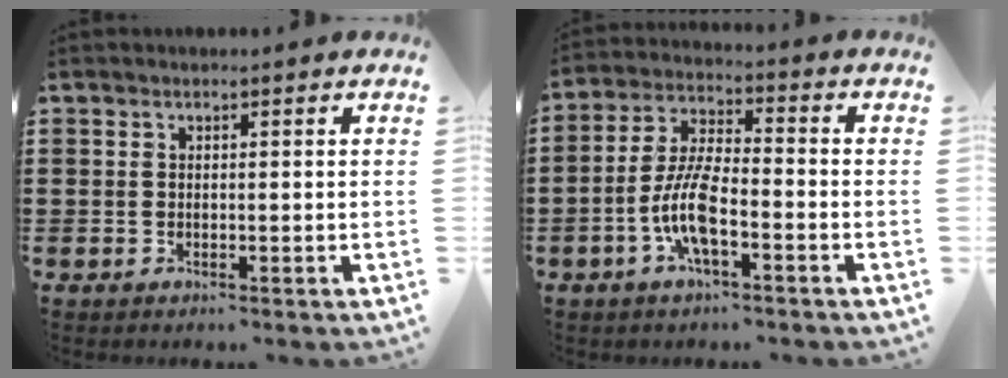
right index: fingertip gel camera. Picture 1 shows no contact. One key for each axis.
{"total": 8.3, "fx": -3.2, "fy": 2.3, "fz": 7.4, "tx": -0.170, "ty": -0.013, "tz": -0.064}